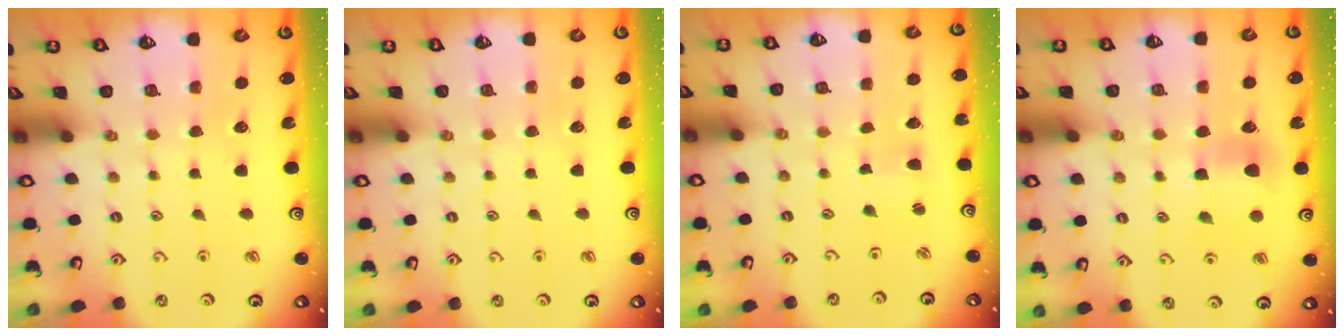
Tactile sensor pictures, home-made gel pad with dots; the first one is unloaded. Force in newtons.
{"total": 0.0}
{"total": 2.0, "press": 2.0, "slide": 0.3}
{"total": 6.1, "press": 6.1, "slide": 0.2}